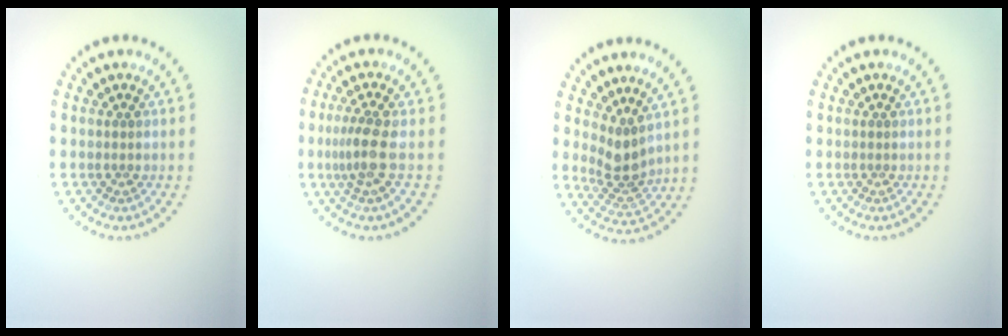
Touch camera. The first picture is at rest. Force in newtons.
{"total": 2.7, "press": 2.0, "slide": 1.8}
{"total": 2.9, "press": 2.1, "slide": 1.9}
{"total": 0.0}